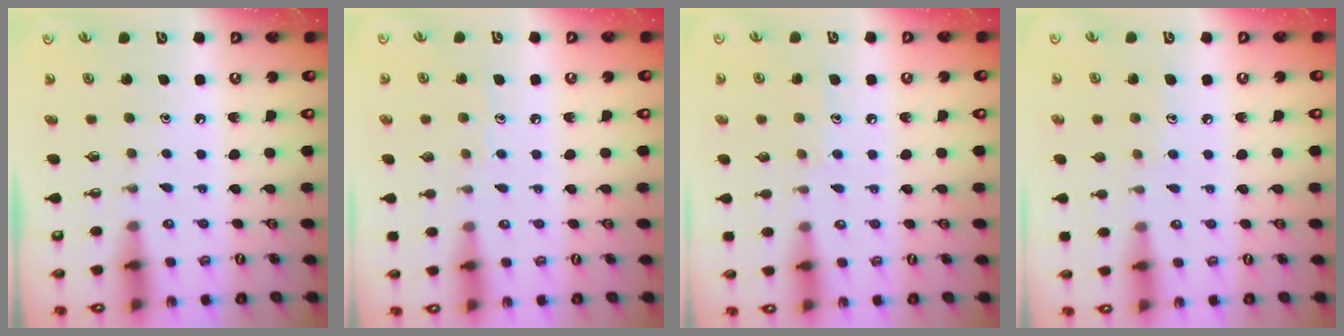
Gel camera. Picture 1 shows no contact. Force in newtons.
{"total": 5.1, "press": 5.1, "slide": 0.5}
{"total": 6.7, "press": 6.7, "slide": 0.7}
{"total": 5.4, "press": 5.4, "slide": 0.5}